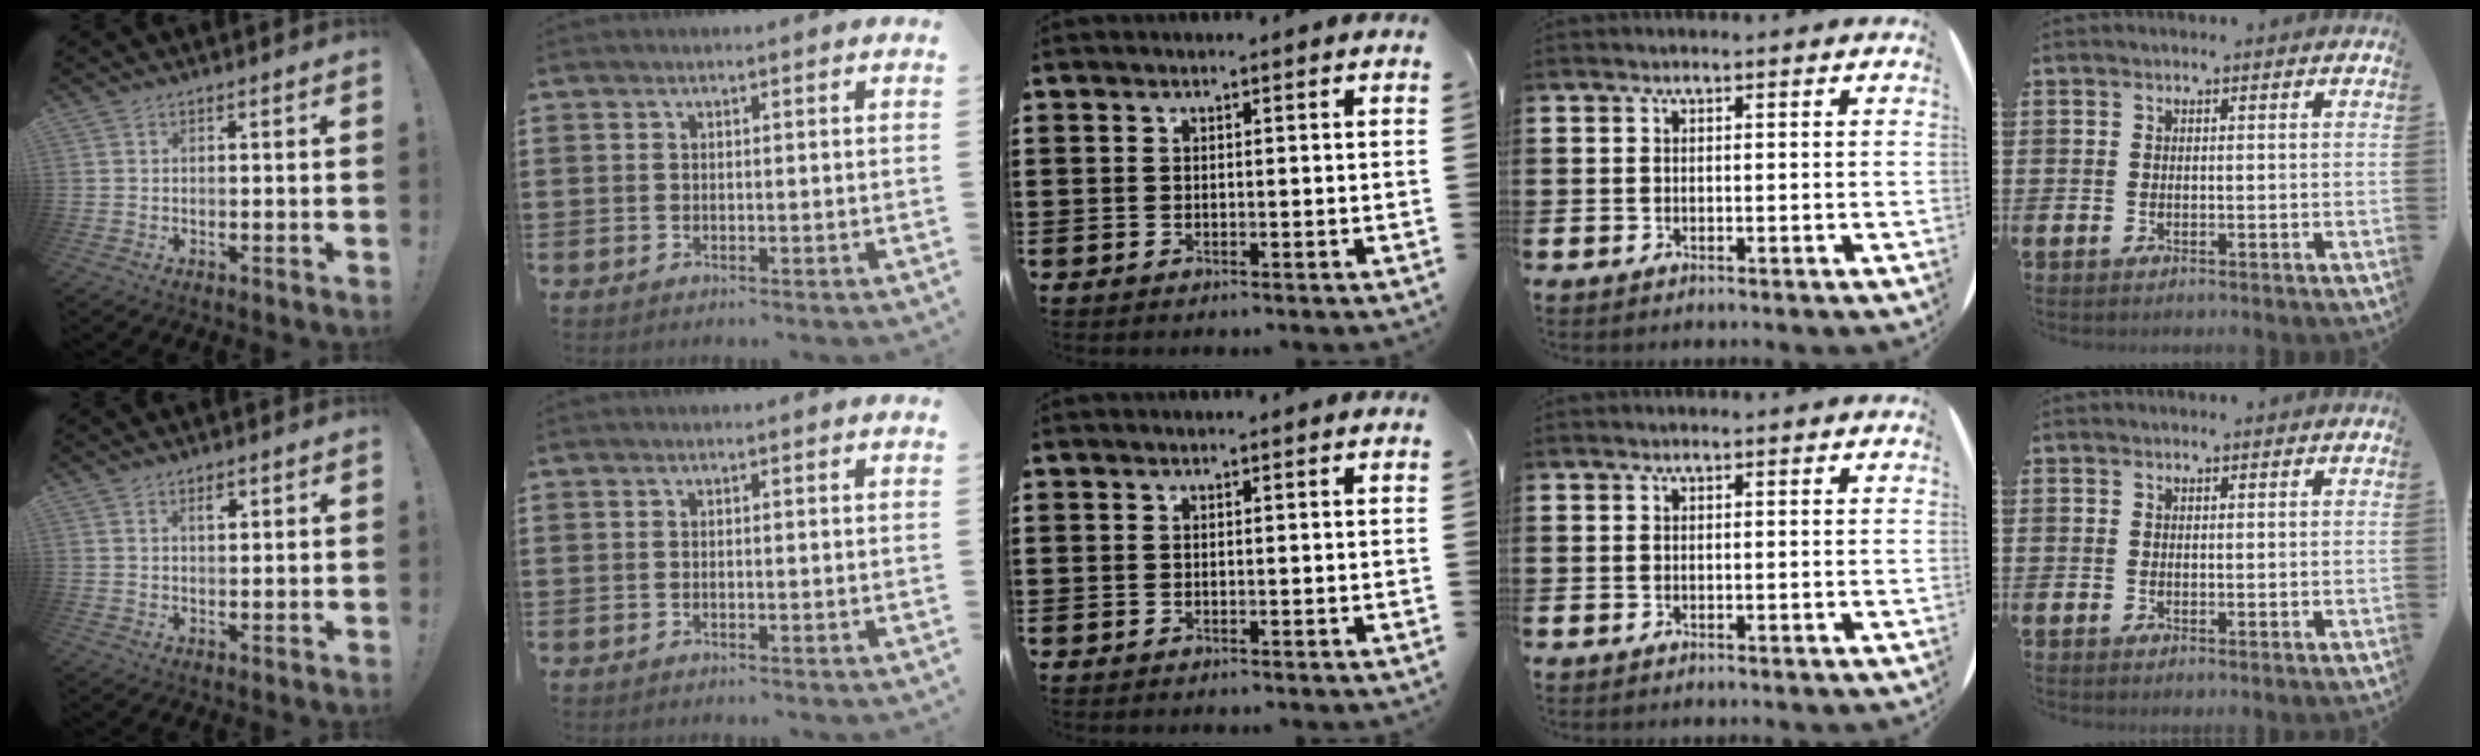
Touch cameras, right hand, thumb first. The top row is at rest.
{"thumb": {"total": 2.1, "force": [1.2, 1.0, 1.5], "torque": [-0.014, -0.005, 0.017]}}